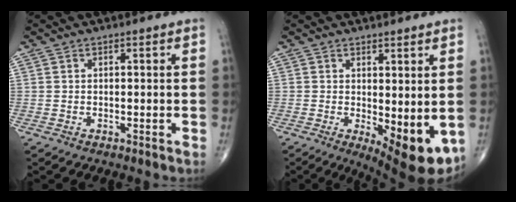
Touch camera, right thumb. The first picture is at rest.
{"total": 9.6, "force": [-1.5, 3.6, 8.8], "torque": [-0.108, -0.024, -0.007]}